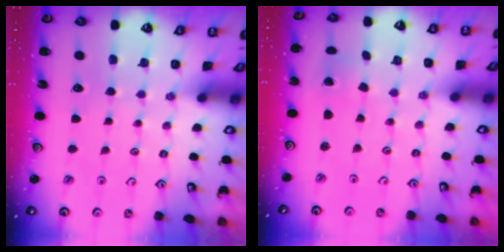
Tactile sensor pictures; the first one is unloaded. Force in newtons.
{"total": 0.7, "press": 0.7, "slide": 0.1}